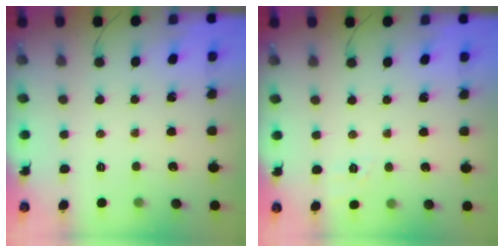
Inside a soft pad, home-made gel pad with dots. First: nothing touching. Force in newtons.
{"total": 1.8, "press": 0.4, "slide": 1.7}